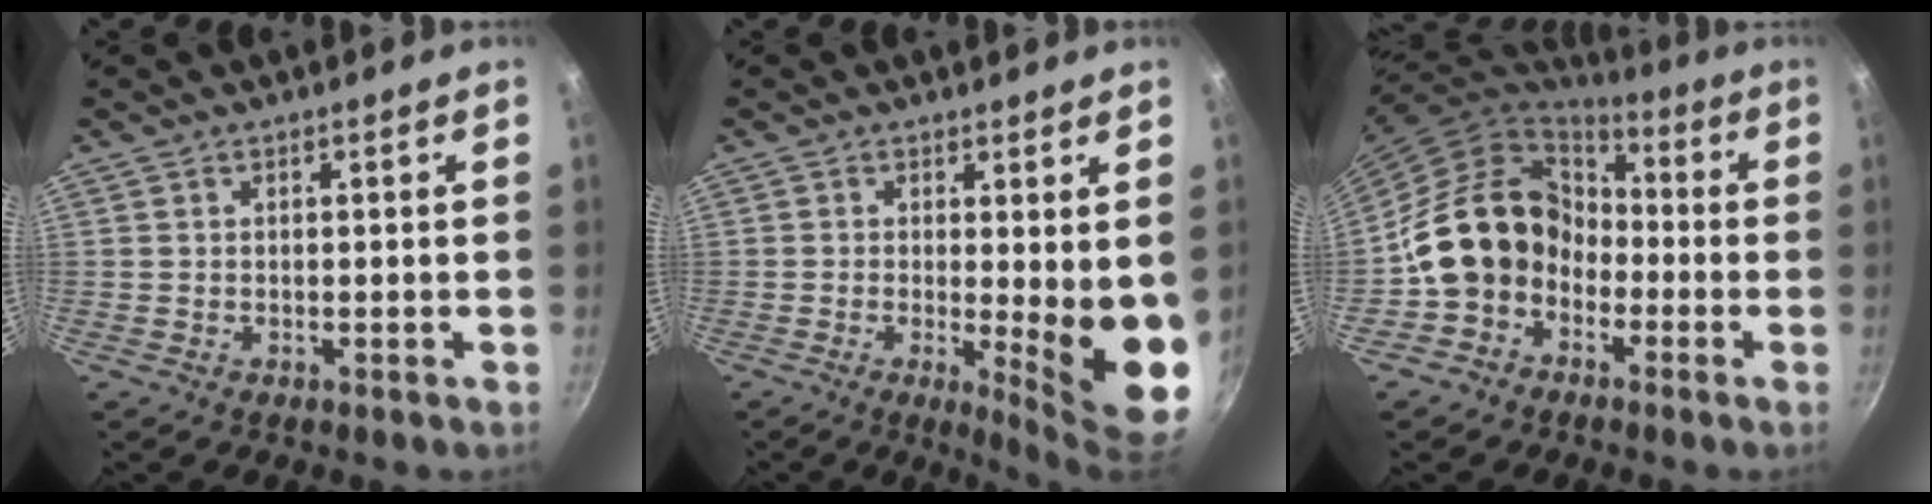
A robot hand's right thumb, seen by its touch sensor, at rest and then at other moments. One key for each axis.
{"total": 10.5, "fx": -0.5, "fy": 2.1, "fz": 10.3, "tx": -0.129, "ty": -0.029, "tz": 0.000}
{"total": 15.3, "fx": -4.0, "fy": 12.5, "fz": 7.7, "tx": -0.102, "ty": 0.060, "tz": -0.080}